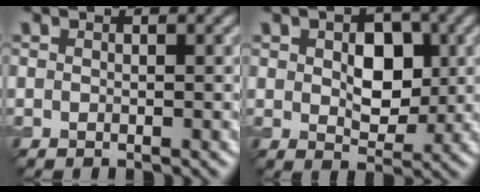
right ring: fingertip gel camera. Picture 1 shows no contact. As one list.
[{"total": 4.7, "force": [0.9, 2.9, 3.5], "torque": [-0.060, 0.000, 0.020]}]